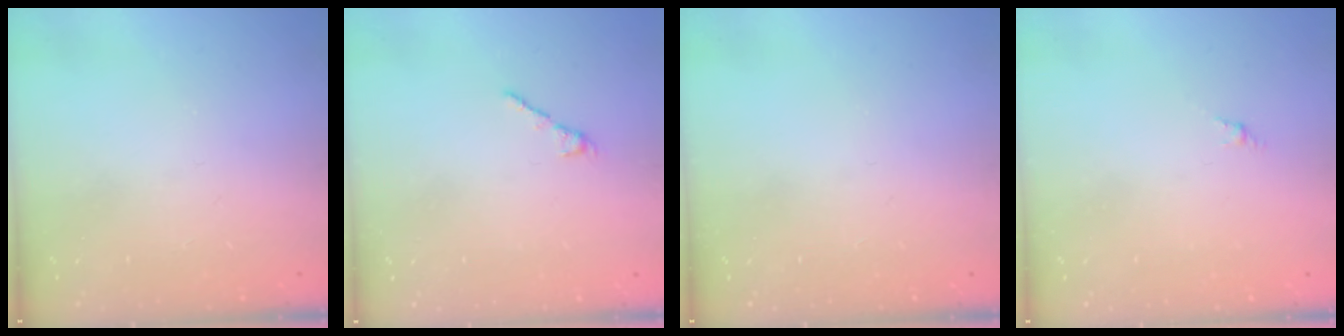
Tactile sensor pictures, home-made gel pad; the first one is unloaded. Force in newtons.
{"total": 2.2, "press": 2.2, "slide": 0.4}
{"total": 0.0}
{"total": 1.1, "press": 1.0, "slide": 0.5}